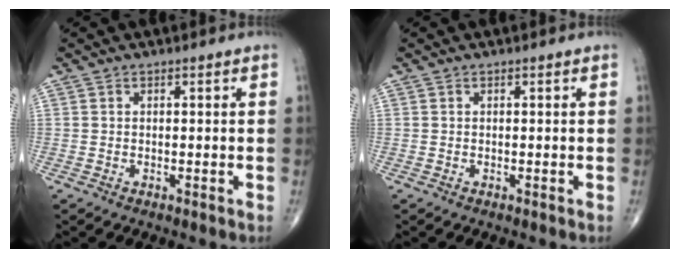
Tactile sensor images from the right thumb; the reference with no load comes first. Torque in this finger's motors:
{"motor_torque": [0.00, 0.00, -0.04, 0.04, 0.00]}